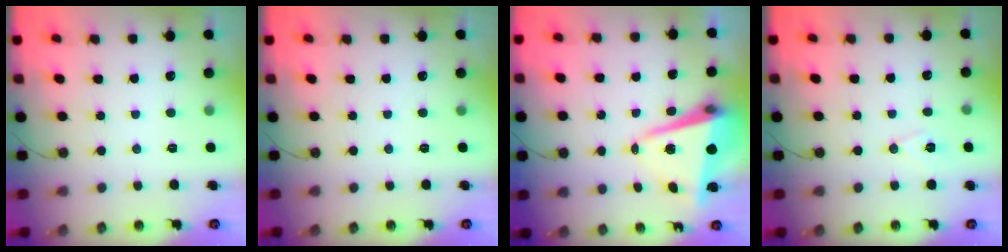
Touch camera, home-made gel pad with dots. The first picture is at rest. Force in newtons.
{"total": 0.0}
{"total": 8.9, "press": 8.8, "slide": 0.7}
{"total": 7.5, "press": 6.1, "slide": 4.5}